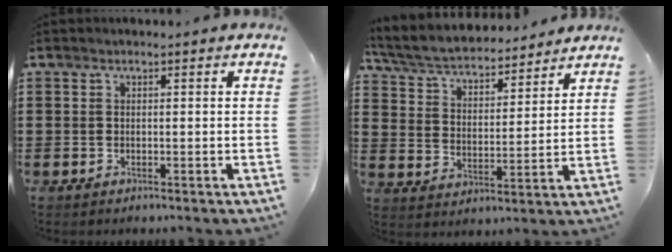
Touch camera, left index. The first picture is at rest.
{"total": 5.0, "force": [4.7, 0.8, 1.4], "torque": [-0.052, -0.031, 0.077]}